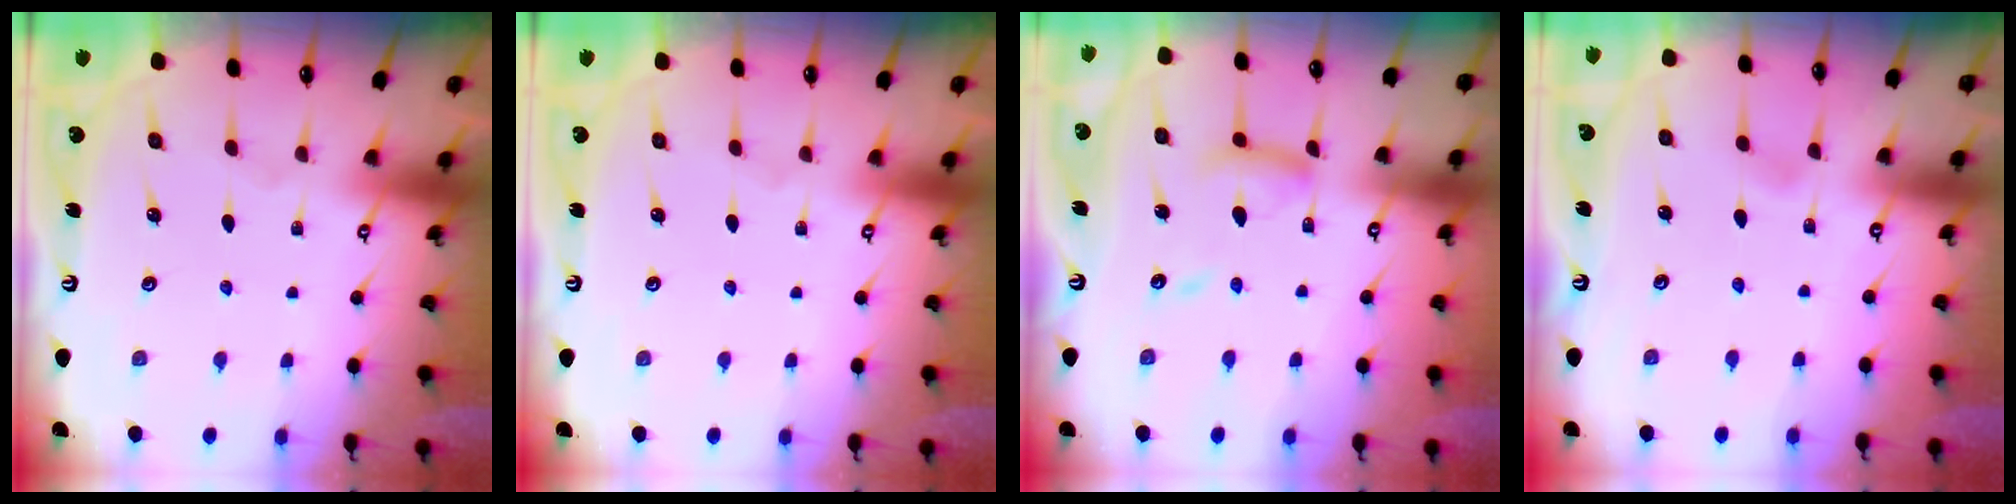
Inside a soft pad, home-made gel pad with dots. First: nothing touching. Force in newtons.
{"total": 0.0}
{"total": 12.2, "press": 12.2, "slide": 1.1}
{"total": 2.9, "press": 2.9, "slide": 0.3}